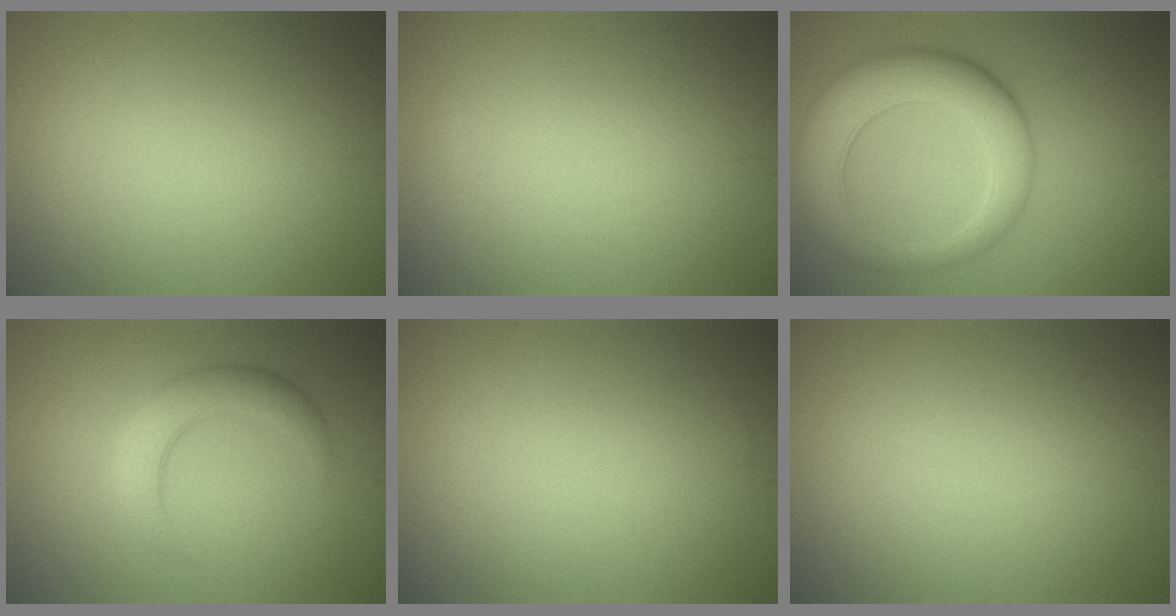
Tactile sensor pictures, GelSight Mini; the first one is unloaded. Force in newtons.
{"total": 0.0}
{"total": 8.0, "press": 8.0, "slide": 0.2}
{"total": 3.6, "press": 3.6, "slide": 0.1}
{"total": 0.0}
{"total": 0.0}